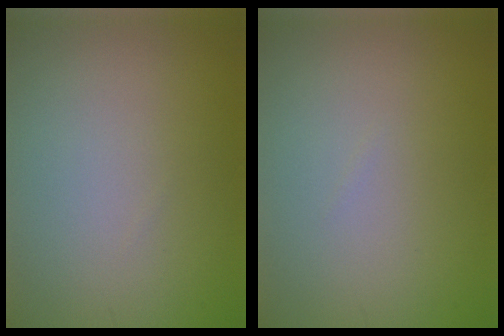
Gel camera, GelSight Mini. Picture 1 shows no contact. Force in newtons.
{"total": 0.0}